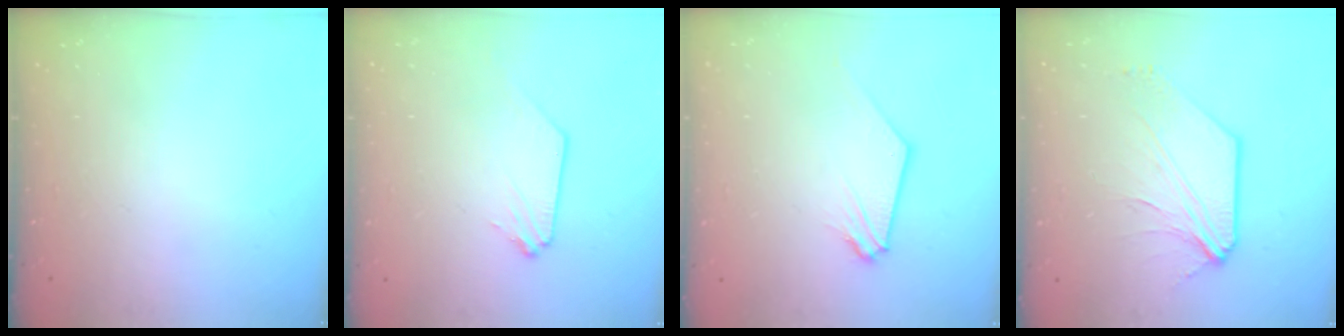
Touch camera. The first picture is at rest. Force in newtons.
{"total": 0.0}
{"total": 0.6, "press": 0.6, "slide": 0.1}
{"total": 6.7, "press": 6.6, "slide": 1.2}